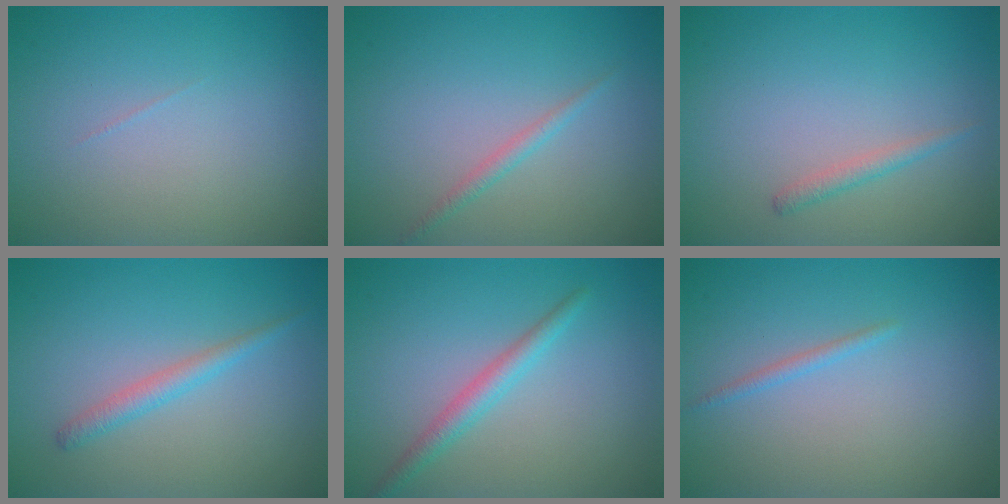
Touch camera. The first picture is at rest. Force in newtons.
{"total": 1.1, "press": 1.1, "slide": 0.0}
{"total": 1.1, "press": 1.1, "slide": 0.0}
{"total": 1.7, "press": 1.7, "slide": 0.1}
{"total": 2.2, "press": 2.2, "slide": 0.1}
{"total": 0.8, "press": 0.8, "slide": 0.1}